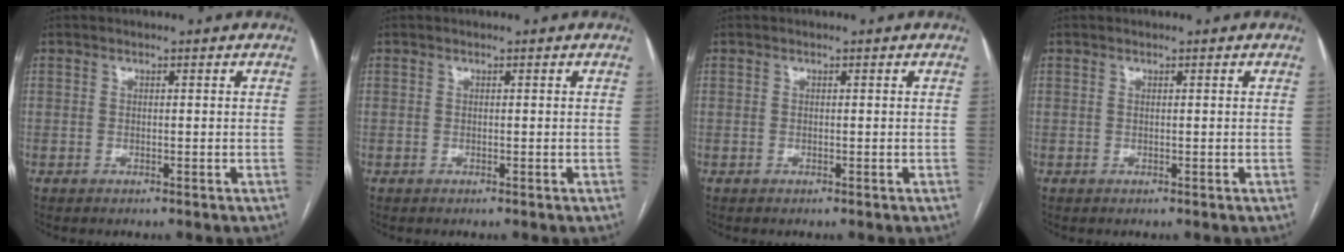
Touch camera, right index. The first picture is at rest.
{"total": 0.0}
{"total": 0.0}
{"total": 0.0}